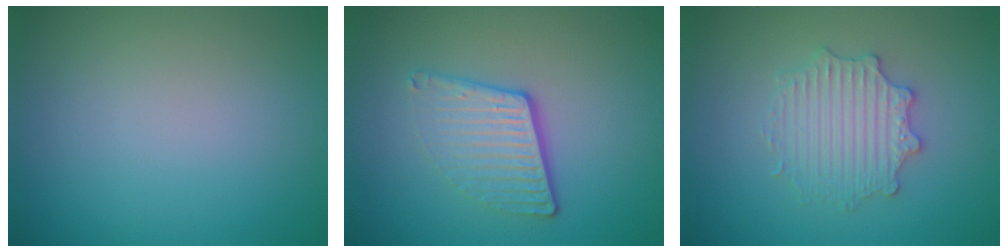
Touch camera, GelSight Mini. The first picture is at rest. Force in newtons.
{"total": 4.0, "press": 2.8, "slide": 2.9}
{"total": 3.0, "press": 2.9, "slide": 0.4}